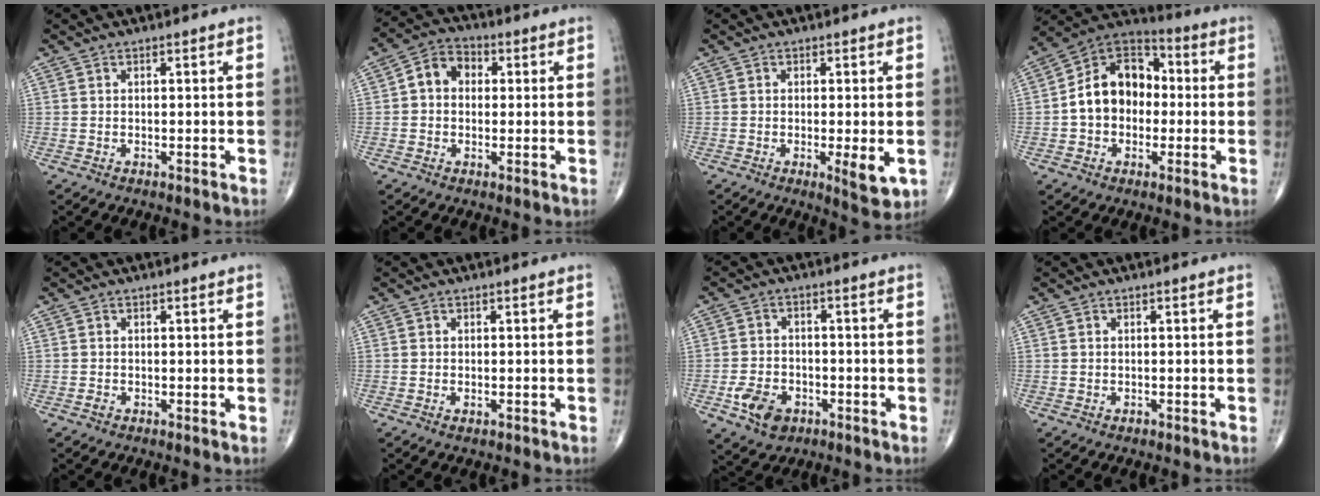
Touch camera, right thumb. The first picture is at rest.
{"total": 6.5, "force": [0.6, 5.2, 3.8], "torque": [-0.048, 0.021, -0.001]}
{"total": 5.1, "force": [-1.2, 1.4, 4.8], "torque": [-0.072, -0.014, -0.018]}
{"total": 13.8, "force": [-0.6, 10.5, 9.0], "torque": [-0.119, 0.041, -0.024]}
{"total": 0.9, "force": [-0.4, 0.4, 0.6], "torque": [-0.012, -0.002, -0.011]}
{"total": 1.0, "force": [-0.5, 0.5, 0.7], "torque": [-0.014, 0.001, -0.007]}
{"total": 2.9, "force": [-1.4, 1.9, 1.7], "torque": [-0.031, 0.003, -0.025]}
{"total": 0.5, "force": [-0.4, 0.3, 0.2], "torque": [-0.002, 0.000, -0.008]}